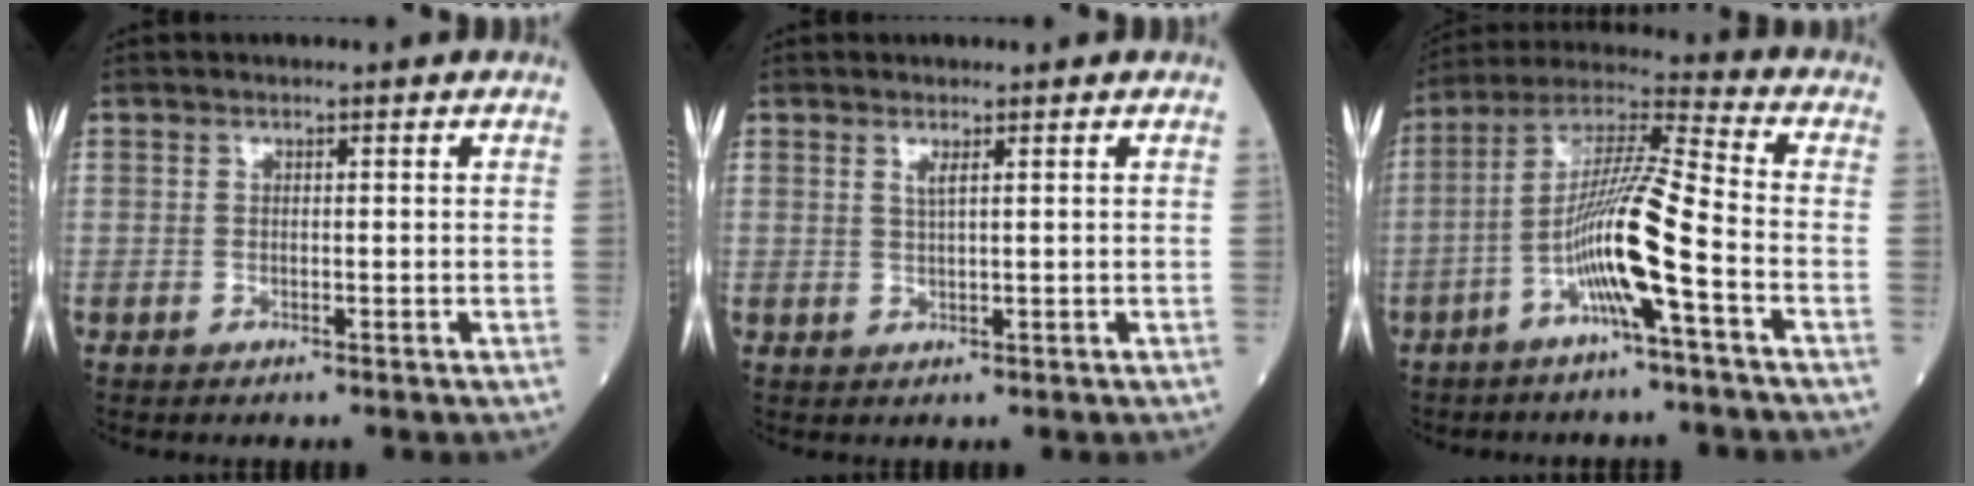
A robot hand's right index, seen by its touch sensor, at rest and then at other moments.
{"total": 1.3, "force": [0.7, -0.1, 1.1], "torque": [-0.027, -0.004, 0.014]}
{"total": 12.1, "force": [-4.4, -0.4, 11.3], "torque": [-0.221, 0.013, -0.088]}